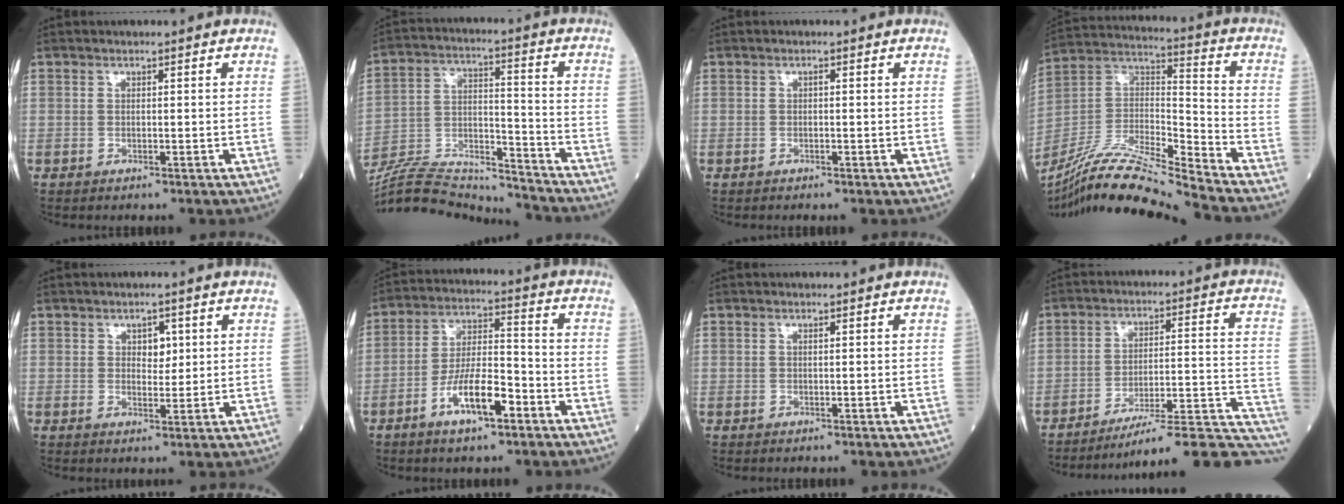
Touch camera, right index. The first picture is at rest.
{"total": 18.1, "force": [-17.7, 1.4, 4.0], "torque": [-0.080, 0.022, -0.294]}
{"total": 0.0}
{"total": 19.1, "force": [-17.4, -1.3, 7.7], "torque": [-0.159, 0.010, -0.321]}
{"total": 2.8, "force": [1.0, 1.7, 1.9], "torque": [-0.021, 0.000, 0.014]}
{"total": 9.6, "force": [-4.8, 2.6, 7.9], "torque": [-0.152, 0.005, -0.088]}
{"total": 0.0}
{"total": 21.9, "force": [-20.3, 0.0, 8.0], "torque": [-0.030, 0.021, -0.274]}